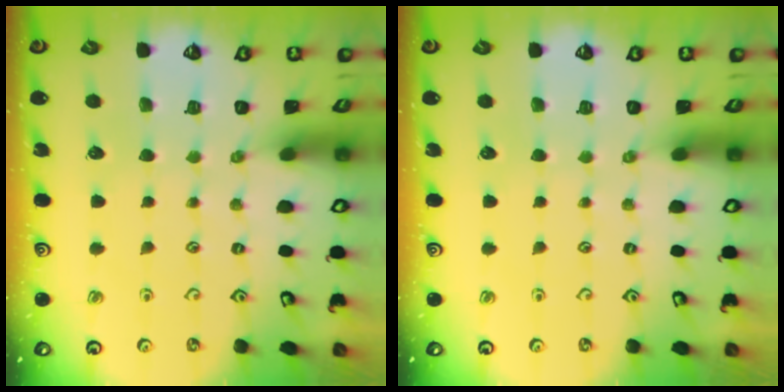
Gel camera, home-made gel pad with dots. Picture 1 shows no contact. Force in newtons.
{"total": 0.0}